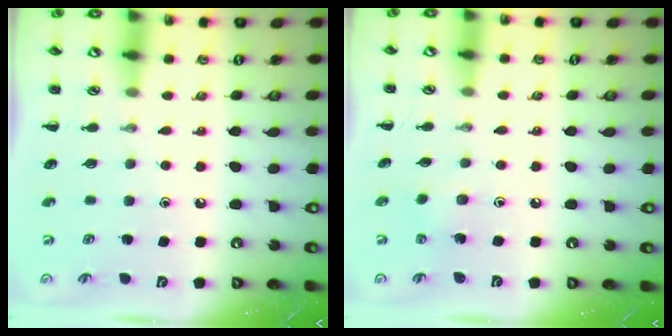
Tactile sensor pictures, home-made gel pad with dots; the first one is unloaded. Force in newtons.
{"total": 2.0, "press": 1.9, "slide": 0.6}